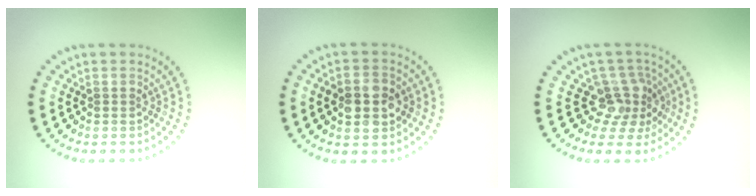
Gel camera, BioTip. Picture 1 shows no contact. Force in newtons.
{"total": 3.7, "press": 3.7, "slide": 0.2}
{"total": 3.3, "press": 2.4, "slide": 2.2}